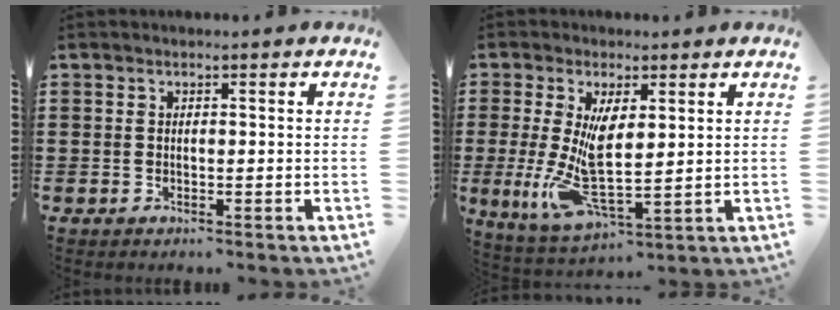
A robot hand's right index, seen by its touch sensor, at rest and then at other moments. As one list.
[{"total": 8.7, "force": [1.3, 3.1, 8.1], "torque": [-0.165, -0.021, 0.026]}]